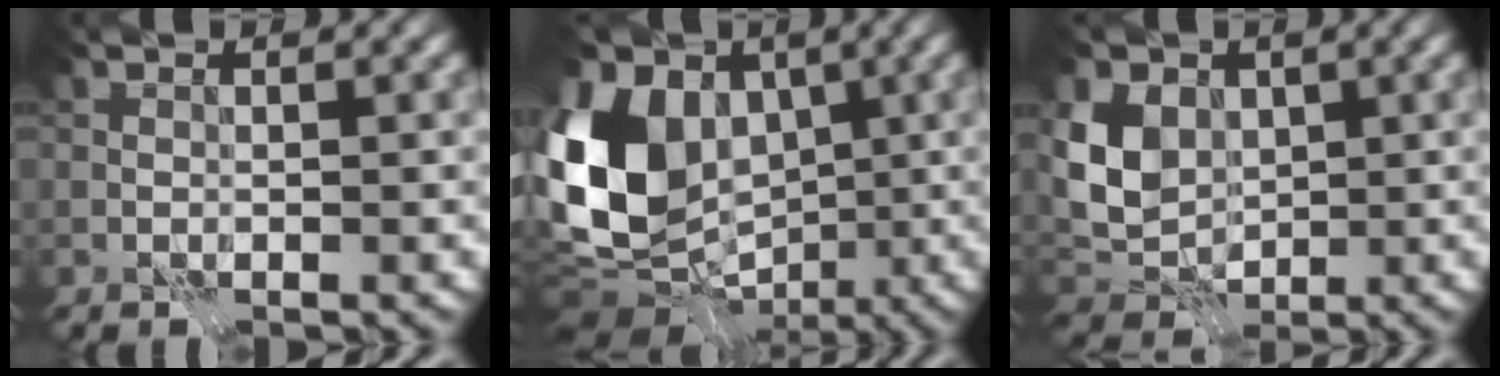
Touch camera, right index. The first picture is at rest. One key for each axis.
{"total": 14.5, "fx": 0.8, "fy": 11.1, "fz": 9.4, "tx": -0.214, "ty": 0.009, "tz": 0.005}
{"total": 5.5, "fx": 1.3, "fy": 4.4, "fz": 3.1, "tx": -0.073, "ty": -0.003, "tz": 0.023}